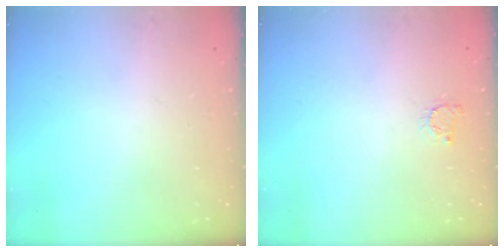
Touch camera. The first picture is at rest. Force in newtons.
{"total": 2.2, "press": 2.2, "slide": 0.3}